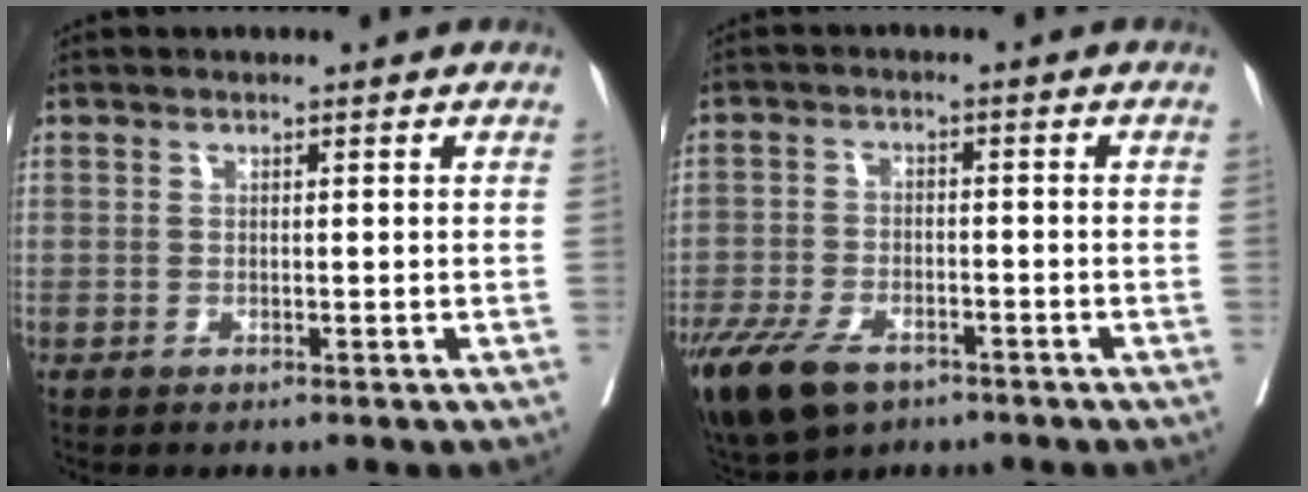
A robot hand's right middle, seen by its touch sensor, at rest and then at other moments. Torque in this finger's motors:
{"motor_torque": [1.20, -0.94, 0.39, 0.06]}